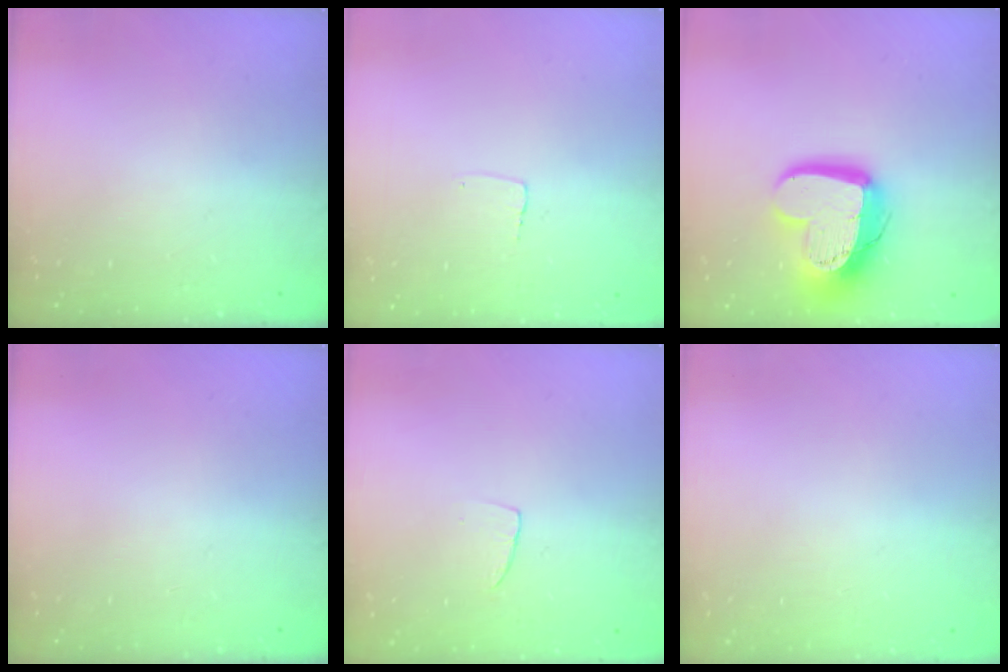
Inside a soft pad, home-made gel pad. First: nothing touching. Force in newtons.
{"total": 2.3, "press": 2.3, "slide": 0.1}
{"total": 16.5, "press": 16.5, "slide": 1.4}
{"total": 0.0}
{"total": 3.9, "press": 3.9, "slide": 0.3}
{"total": 0.0}